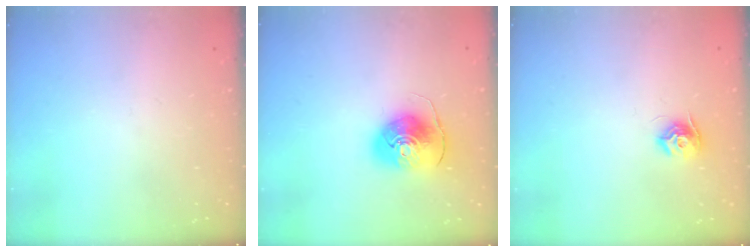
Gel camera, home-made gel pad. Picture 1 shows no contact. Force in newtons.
{"total": 10.2, "press": 10.1, "slide": 1.1}
{"total": 8.7, "press": 8.7, "slide": 0.1}